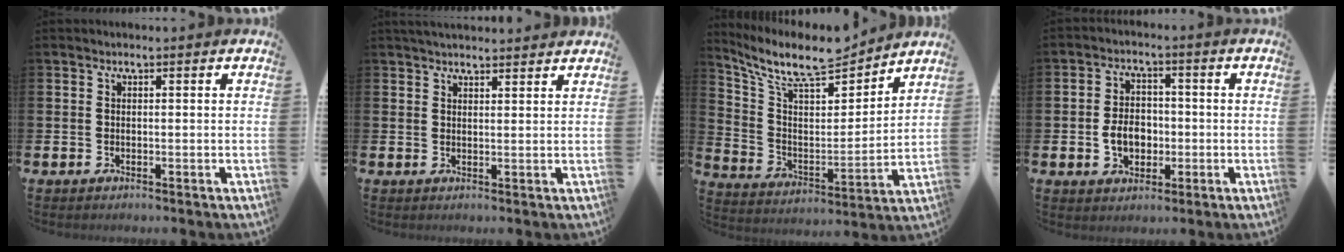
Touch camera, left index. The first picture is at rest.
{"total": 2.8, "force": [2.8, 0.4, 0.4], "torque": [-0.012, -0.009, 0.051]}
{"total": 10.3, "force": [9.2, 2.4, 4.1], "torque": [-0.112, -0.065, 0.157]}
{"total": 5.1, "force": [-1.0, 3.9, 3.2], "torque": [-0.041, 0.000, -0.026]}